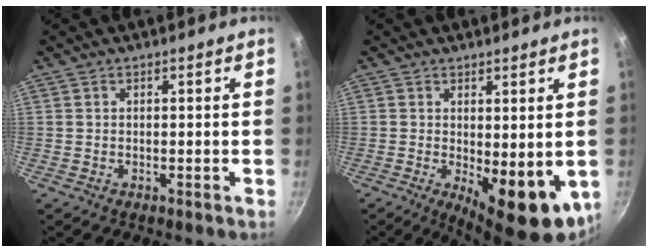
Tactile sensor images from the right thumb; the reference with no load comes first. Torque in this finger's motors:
{"motor_torque": [-0.21, 0.74, 1.29, -0.40, 0.07]}